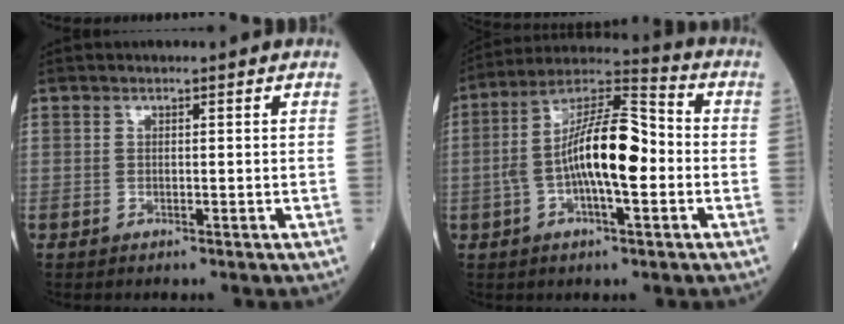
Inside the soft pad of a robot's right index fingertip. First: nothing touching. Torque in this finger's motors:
{"motor_torque": [2.14, 0.00, 1.03, 0.21]}